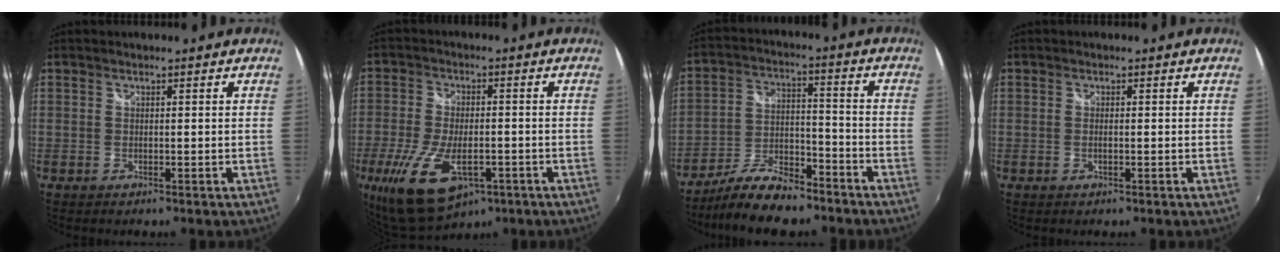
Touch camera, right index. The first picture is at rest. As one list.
[{"total": 15.1, "force": [-6.5, 7.2, 11.6], "torque": [-0.251, -0.042, -0.110]}, {"total": 12.8, "force": [-10.2, 4.3, 6.3], "torque": [-0.135, 0.002, -0.180]}, {"total": 0.8, "force": [-0.2, 0.1, 0.7], "torque": [-0.017, 0.000, -0.005]}]